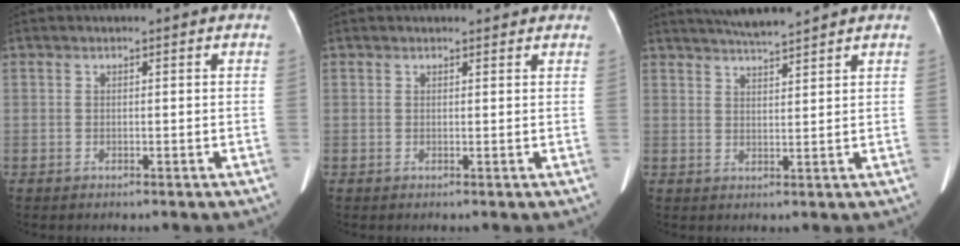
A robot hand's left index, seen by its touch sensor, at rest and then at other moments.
{"total": 2.6, "force": [2.4, 0.9, 0.6], "torque": [-0.005, 0.010, 0.021]}
{"total": 6.1, "force": [5.6, -0.6, 2.3], "torque": [-0.044, 0.013, 0.096]}